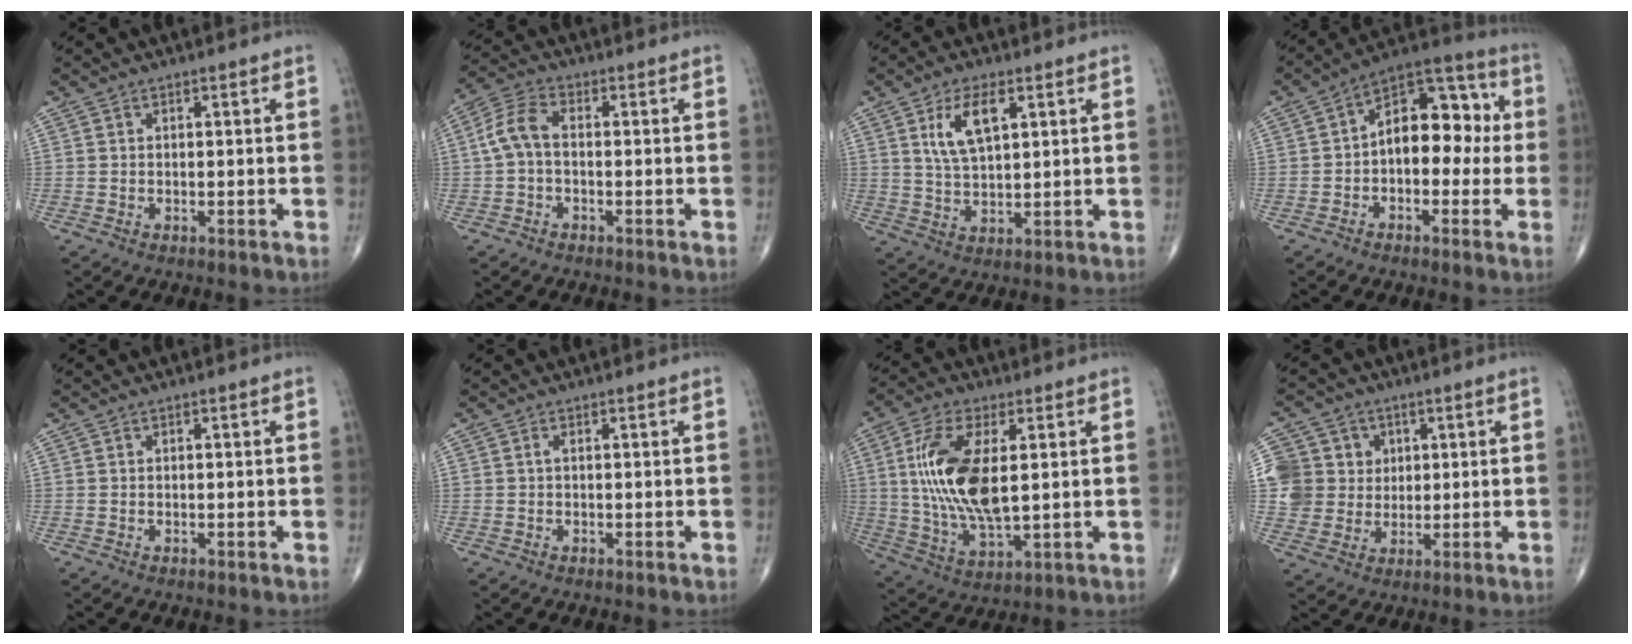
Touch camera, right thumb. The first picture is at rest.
{"total": 5.8, "force": [-0.4, 3.2, 4.8], "torque": [-0.108, 0.021, -0.017]}
{"total": 8.3, "force": [3.3, 3.6, 6.7], "torque": [-0.122, -0.010, 0.067]}
{"total": 13.6, "force": [0.0, 8.2, 10.8], "torque": [-0.123, 0.043, -0.017]}
{"total": 0.0}
{"total": 0.6, "force": [0.1, 0.3, 0.5], "torque": [-0.012, 0.001, 0.000]}
{"total": 16.0, "force": [2.4, 6.9, 14.3], "torque": [-0.293, -0.015, 0.051]}
{"total": 10.2, "force": [2.3, 9.6, 2.4], "torque": [-0.016, 0.009, 0.045]}